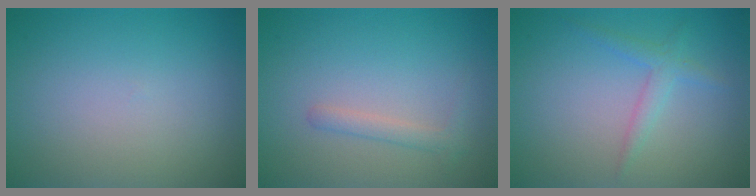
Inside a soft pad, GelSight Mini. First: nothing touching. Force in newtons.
{"total": 1.3, "press": 1.3, "slide": 0.1}
{"total": 1.8, "press": 1.8, "slide": 0.0}